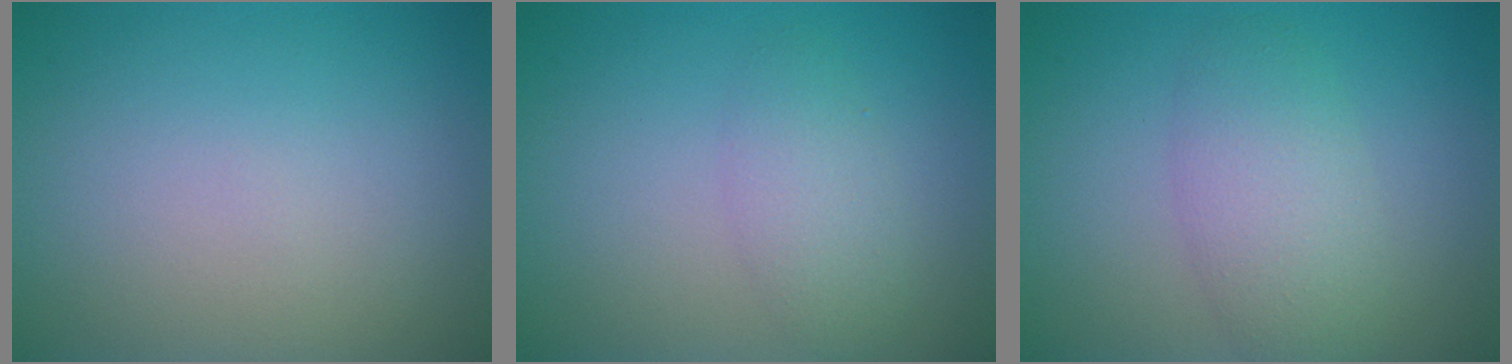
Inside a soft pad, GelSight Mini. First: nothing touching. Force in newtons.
{"total": 2.3, "press": 2.3, "slide": 0.1}
{"total": 2.4, "press": 2.4, "slide": 0.3}